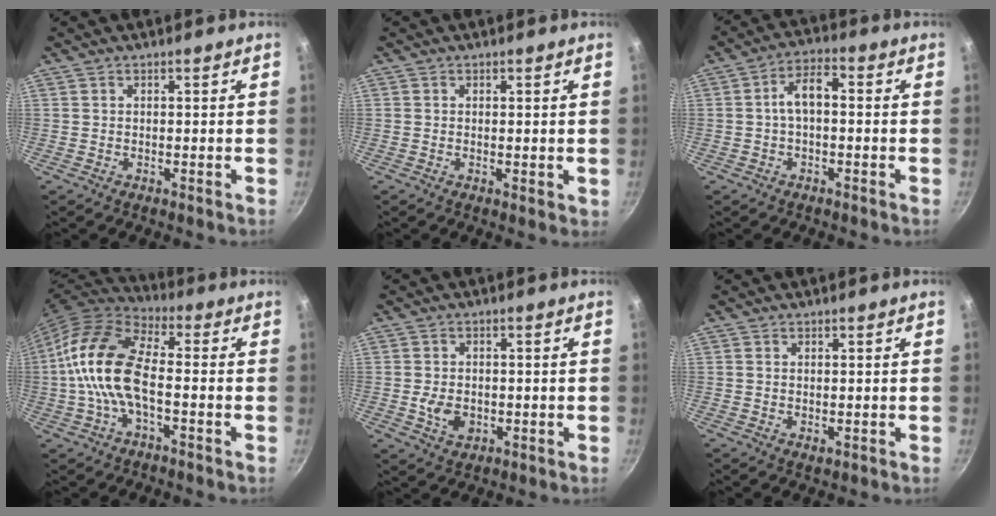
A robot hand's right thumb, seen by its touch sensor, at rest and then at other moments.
{"total": 1.3, "force": [0.2, 0.5, 1.2], "torque": [-0.015, -0.003, 0.001]}
{"total": 6.0, "force": [-0.3, 3.2, 5.0], "torque": [-0.082, 0.030, -0.010]}
{"total": 15.5, "force": [-1.6, 7.6, 13.4], "torque": [-0.254, 0.035, -0.049]}
{"total": 5.3, "force": [-0.8, 3.9, 3.5], "torque": [-0.055, 0.001, -0.008]}
{"total": 1.1, "force": [0.2, 0.7, 0.8], "torque": [-0.013, -0.002, 0.003]}